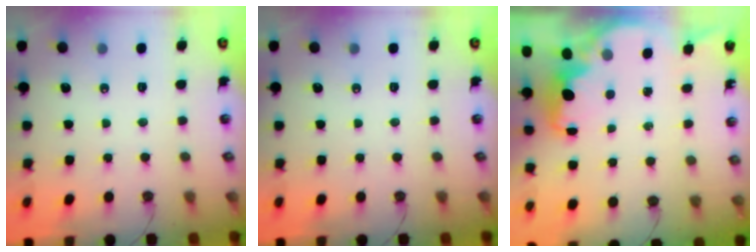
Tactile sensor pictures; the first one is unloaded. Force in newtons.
{"total": 0.0}
{"total": 2.5, "press": 2.4, "slide": 0.8}